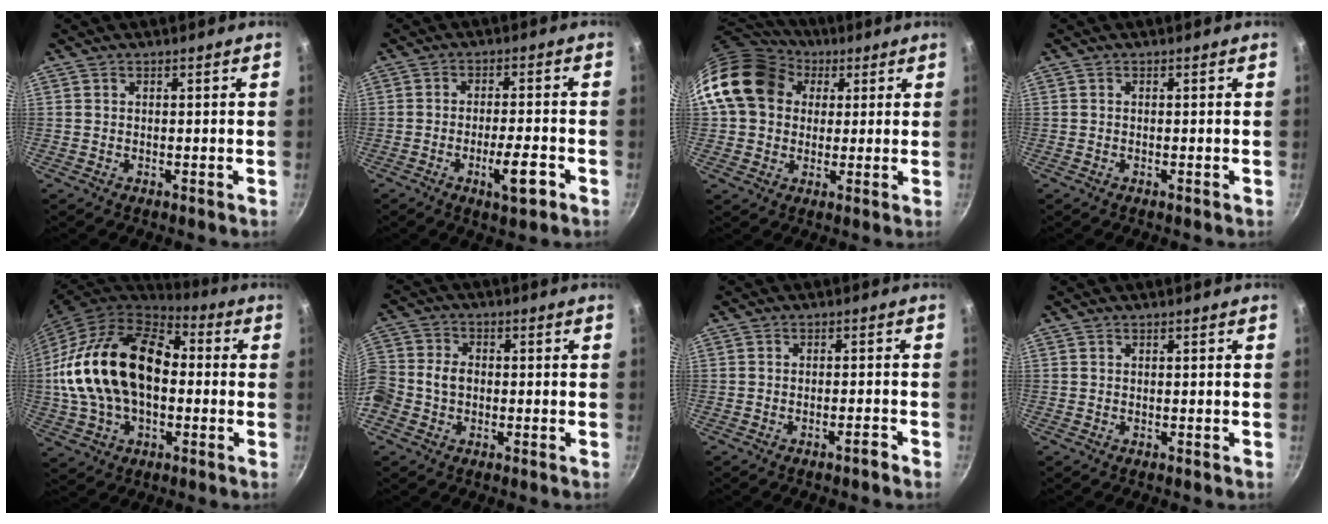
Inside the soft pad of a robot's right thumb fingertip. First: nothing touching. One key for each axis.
{"total": 6.7, "fx": -3.0, "fy": 1.6, "fz": 5.8, "tx": -0.087, "ty": 0.015, "tz": -0.045}
{"total": 17.1, "fx": 4.4, "fy": 13.8, "fz": 9.1, "tx": -0.150, "ty": 0.027, "tz": 0.067}
{"total": 0.0}
{"total": 25.2, "fx": 0.5, "fy": 16.0, "fz": 19.4, "tx": -0.355, "ty": 0.040, "tz": 0.003}
{"total": 11.3, "fx": -2.0, "fy": 9.3, "fz": 6.1, "tx": -0.135, "ty": 0.039, "tz": -0.055}
{"total": 1.9, "fx": -1.5, "fy": 0.2, "fz": 1.1, "tx": -0.017, "ty": 0.017, "tz": -0.019}
{"total": 0.0}